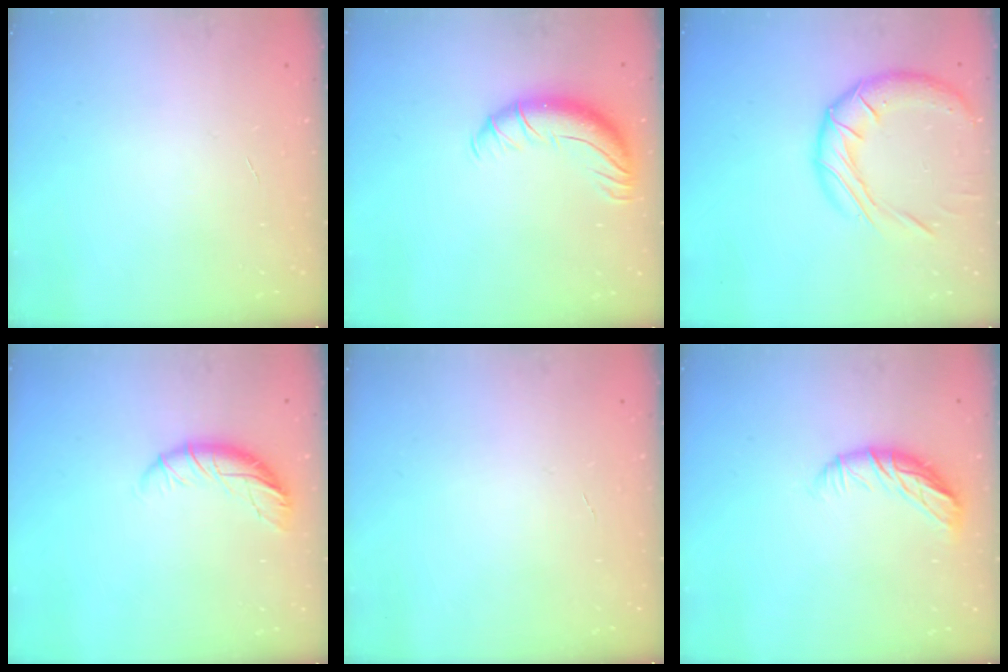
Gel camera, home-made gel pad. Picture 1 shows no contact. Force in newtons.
{"total": 10.5, "press": 10.2, "slide": 2.4}
{"total": 17.2, "press": 17.1, "slide": 1.9}
{"total": 9.3, "press": 9.2, "slide": 1.7}
{"total": 0.0}
{"total": 10.2, "press": 10.1, "slide": 1.1}